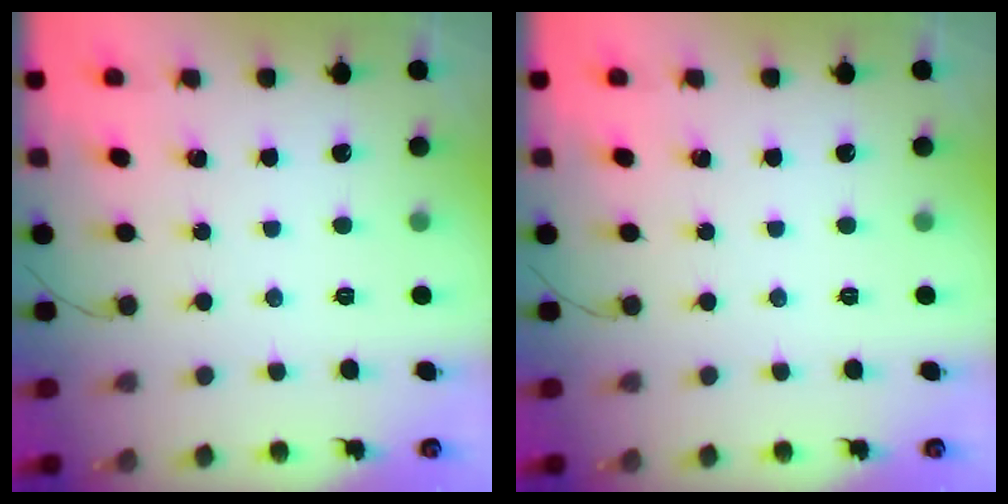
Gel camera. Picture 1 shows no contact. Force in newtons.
{"total": 0.0}